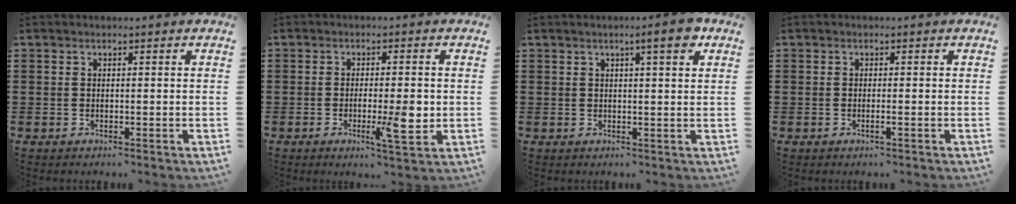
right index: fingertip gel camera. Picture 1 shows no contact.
{"total": 6.2, "force": [-1.1, 1.4, 6.0], "torque": [-0.097, -0.009, -0.019]}
{"total": 4.2, "force": [2.2, 0.5, 3.5], "torque": [-0.048, -0.005, 0.030]}
{"total": 0.8, "force": [-0.4, -0.1, 0.7], "torque": [-0.012, -0.004, -0.007]}